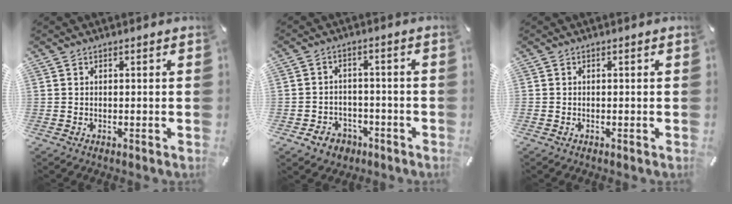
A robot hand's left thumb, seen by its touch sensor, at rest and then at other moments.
{"total": 5.2, "force": [-2.6, 4.3, 1.2], "torque": [-0.010, 0.017, -0.047]}
{"total": 0.0}